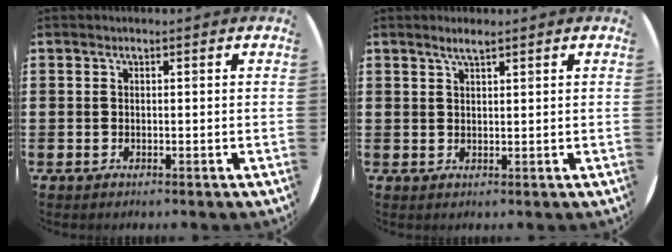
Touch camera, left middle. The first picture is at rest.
{"total": 2.0, "force": [1.6, 0.2, 1.2], "torque": [-0.025, 0.004, 0.027]}